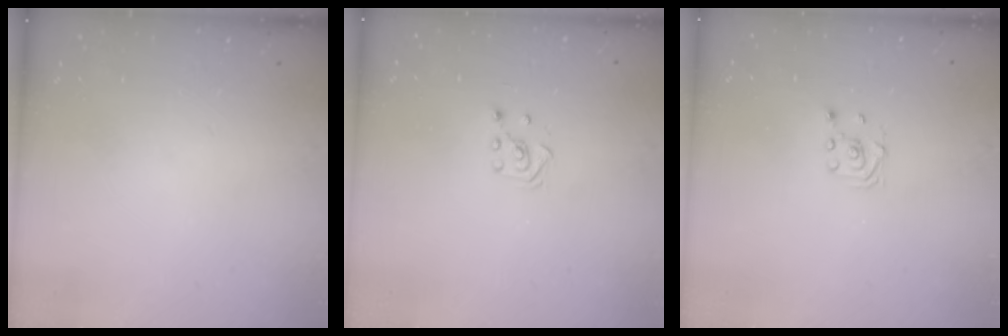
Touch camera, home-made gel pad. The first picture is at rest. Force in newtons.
{"total": 2.6, "press": 2.5, "slide": 0.6}
{"total": 1.6, "press": 1.4, "slide": 0.9}